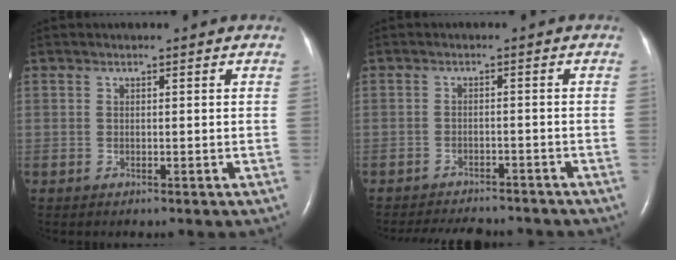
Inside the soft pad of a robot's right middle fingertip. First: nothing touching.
{"total": 10.5, "force": [-9.7, 2.7, 3.2], "torque": [-0.056, 0.000, -0.124]}